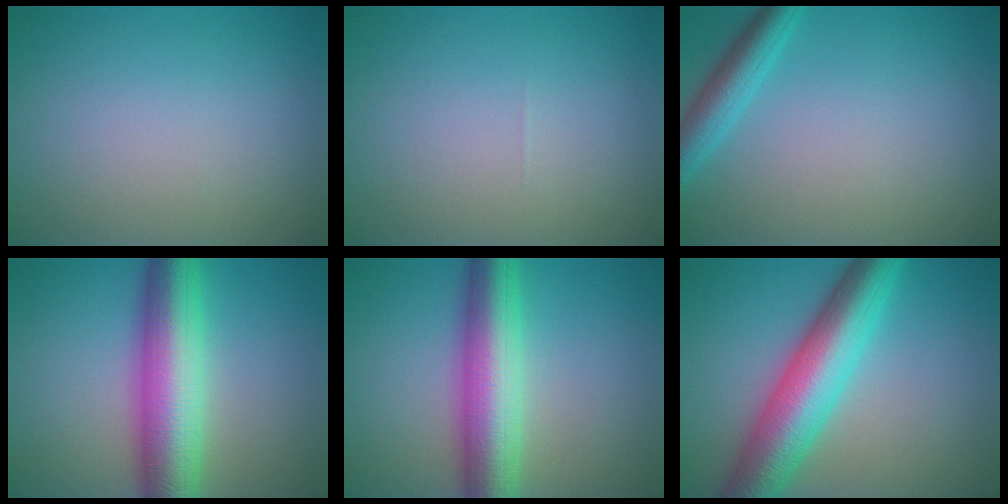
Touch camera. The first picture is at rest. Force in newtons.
{"total": 0.0}
{"total": 3.3, "press": 3.3, "slide": 0.2}
{"total": 9.8, "press": 9.8, "slide": 0.2}
{"total": 8.7, "press": 8.7, "slide": 0.2}
{"total": 9.4, "press": 9.4, "slide": 0.0}